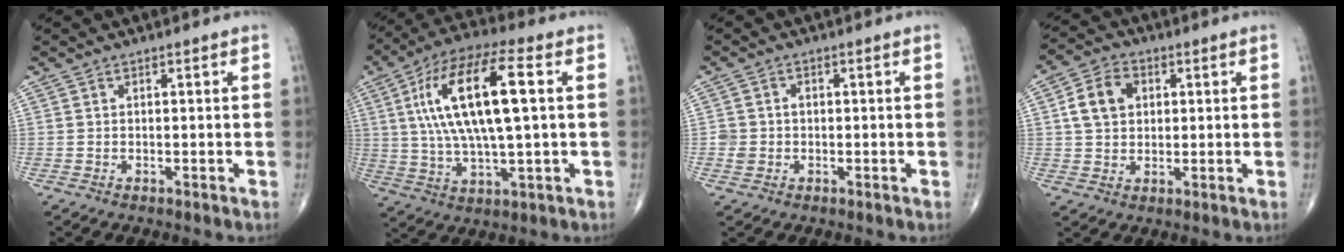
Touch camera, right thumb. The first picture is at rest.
{"total": 19.0, "force": [3.5, 5.8, 17.8], "torque": [-0.347, 0.017, 0.061]}
{"total": 2.6, "force": [-0.3, 2.4, 1.0], "torque": [-0.010, 0.009, -0.004]}
{"total": 7.9, "force": [1.7, 6.0, 4.7], "torque": [-0.071, 0.009, 0.026]}